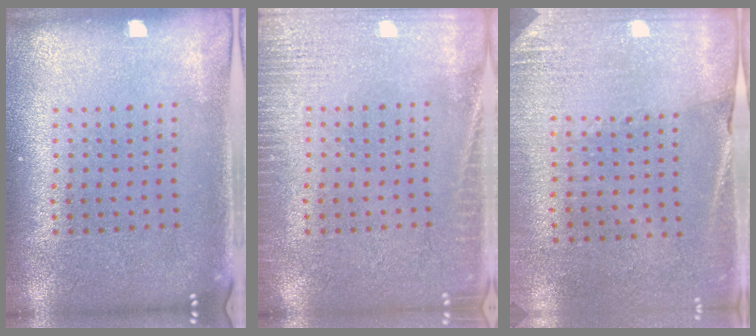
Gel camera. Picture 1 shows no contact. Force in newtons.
{"total": 2.9, "press": 2.9, "slide": 0.4}
{"total": 2.6, "press": 2.4, "slide": 1.0}